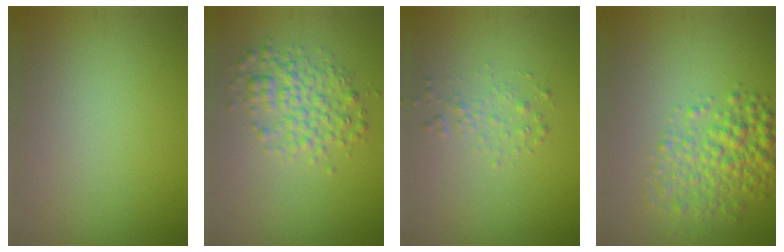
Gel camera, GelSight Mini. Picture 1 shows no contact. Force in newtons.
{"total": 3.4, "press": 3.4, "slide": 0.1}
{"total": 1.3, "press": 1.3, "slide": 0.0}
{"total": 4.2, "press": 4.2, "slide": 0.1}